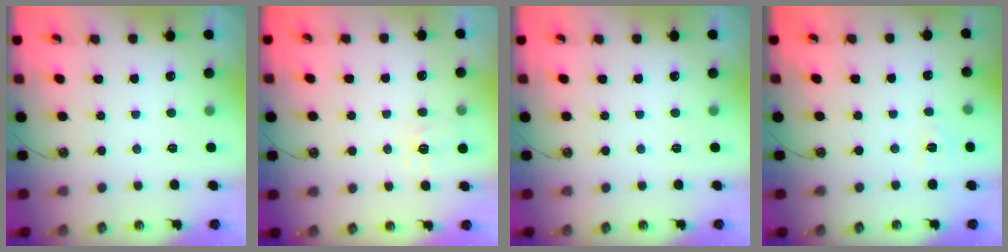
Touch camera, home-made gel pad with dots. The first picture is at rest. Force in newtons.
{"total": 5.9, "press": 5.8, "slide": 0.7}
{"total": 0.0}
{"total": 3.9, "press": 3.9, "slide": 0.5}